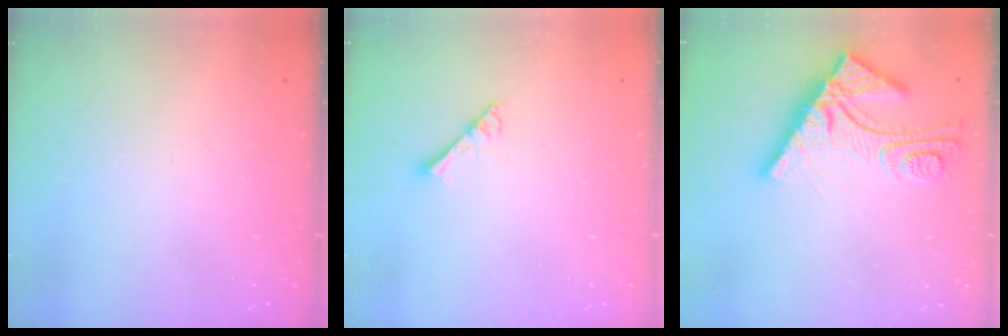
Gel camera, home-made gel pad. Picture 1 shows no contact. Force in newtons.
{"total": 4.1, "press": 4.0, "slide": 0.5}
{"total": 11.9, "press": 11.9, "slide": 1.0}